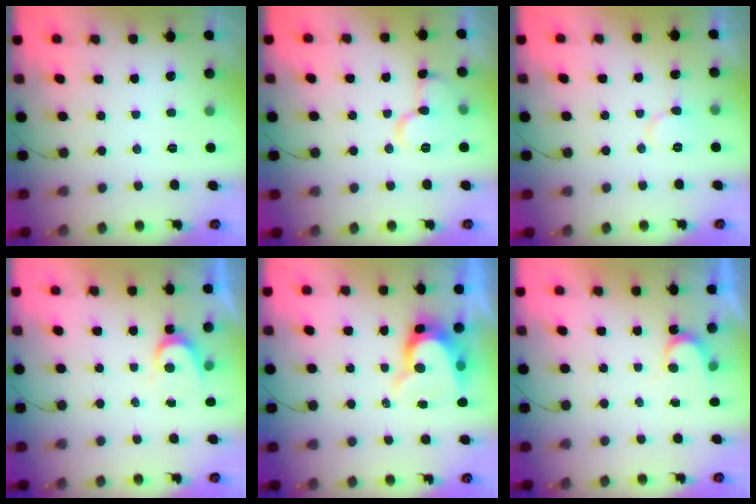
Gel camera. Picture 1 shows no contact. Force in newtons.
{"total": 9.6, "press": 9.5, "slide": 1.2}
{"total": 7.0, "press": 7.0, "slide": 0.6}
{"total": 3.7, "press": 3.6, "slide": 0.3}
{"total": 8.7, "press": 8.7, "slide": 0.6}
{"total": 2.8, "press": 2.8, "slide": 0.2}